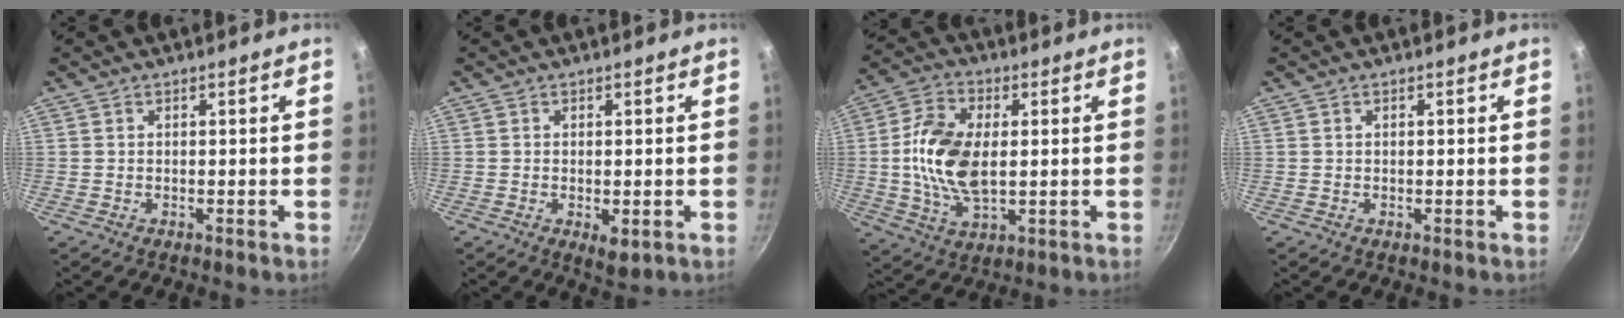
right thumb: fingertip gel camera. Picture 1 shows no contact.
{"total": 3.1, "force": [-0.9, 1.3, 2.7], "torque": [-0.041, -0.009, -0.010]}
{"total": 13.8, "force": [0.5, 7.6, 11.5], "torque": [-0.226, 0.001, 0.011]}
{"total": 0.0}